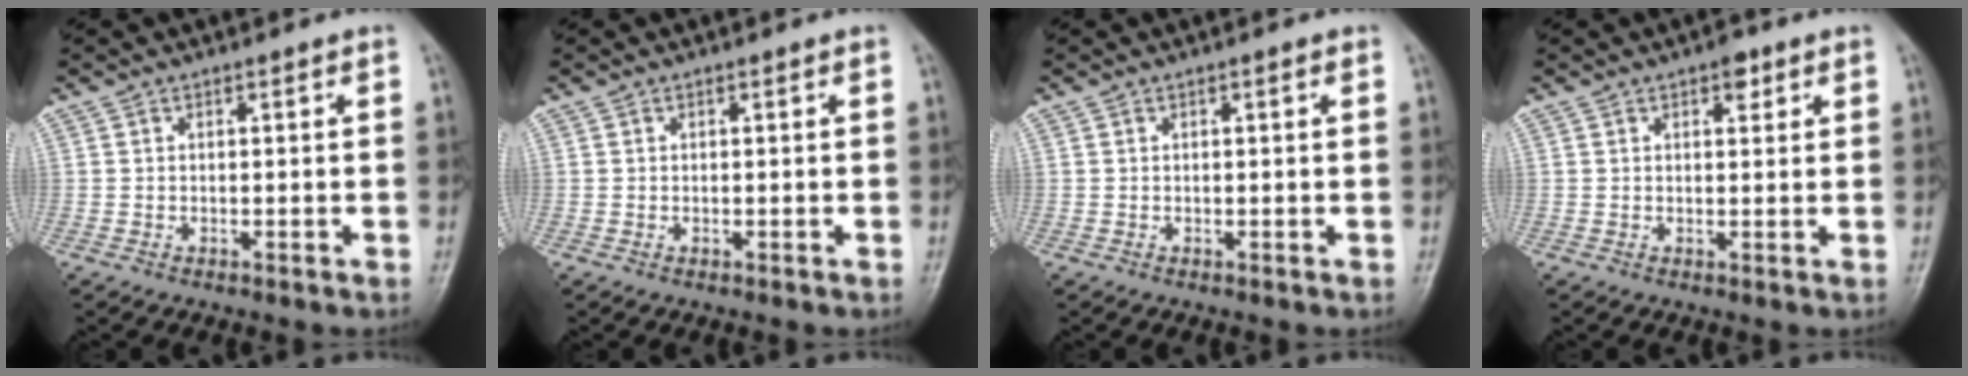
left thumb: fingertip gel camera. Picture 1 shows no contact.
{"total": 0.0}
{"total": 0.6, "force": [0.3, 0.1, 0.5], "torque": [-0.008, 0.001, 0.002]}
{"total": 2.8, "force": [1.6, 1.4, 1.8], "torque": [-0.014, -0.005, 0.020]}